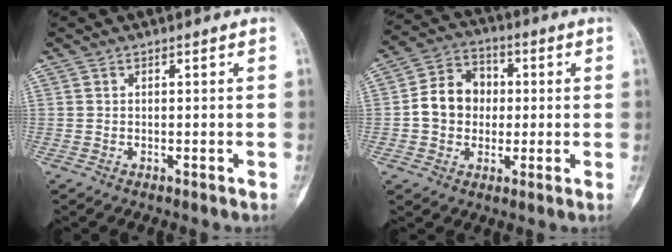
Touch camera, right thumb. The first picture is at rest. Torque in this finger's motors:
{"motor_torque": [1.28, 1.26, 0.81, -0.45, 0.20]}